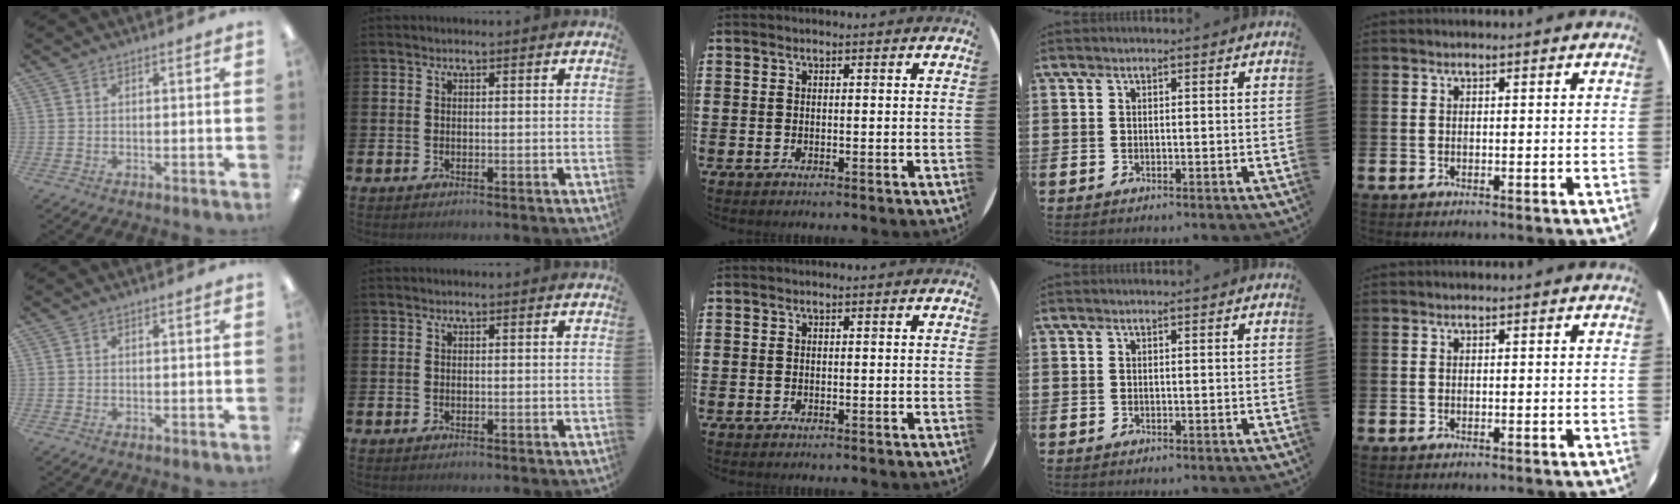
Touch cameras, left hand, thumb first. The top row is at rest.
{}